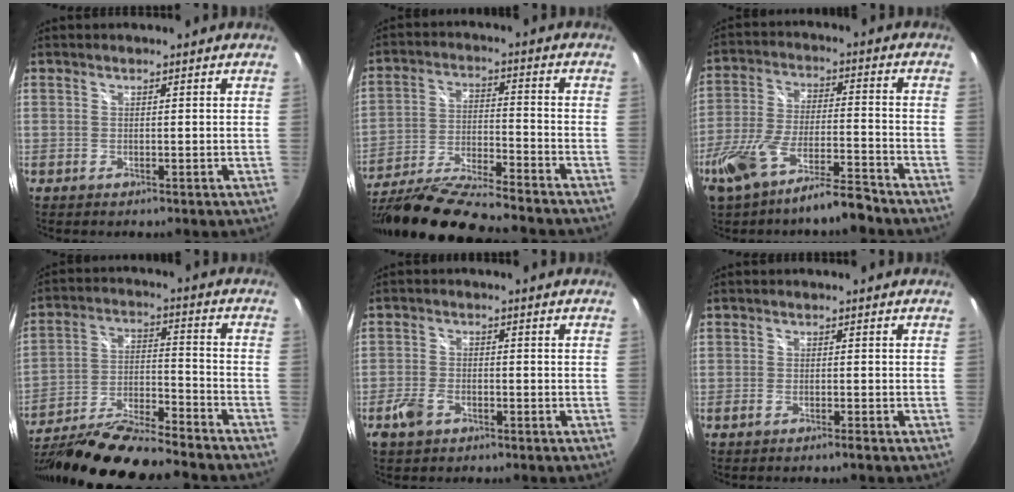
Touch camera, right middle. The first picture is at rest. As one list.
[{"total": 20.5, "force": [-17.7, 1.1, 10.2], "torque": [-0.201, -0.055, -0.304]}, {"total": 13.2, "force": [-10.0, 2.5, 8.3], "torque": [-0.176, -0.019, -0.175]}, {"total": 21.8, "force": [-18.2, 2.6, 11.7], "torque": [-0.226, -0.052, -0.307]}, {"total": 4.8, "force": [-2.9, 2.8, 2.6], "torque": [-0.068, -0.003, -0.054]}, {"total": 1.6, "force": [-1.3, -0.1, 0.8], "torque": [-0.021, -0.002, -0.026]}]